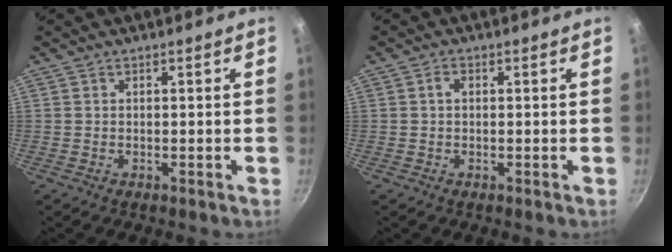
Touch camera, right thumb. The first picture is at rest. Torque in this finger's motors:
{"motor_torque": [-0.02, 0.37, 0.24, -0.07, -0.01]}